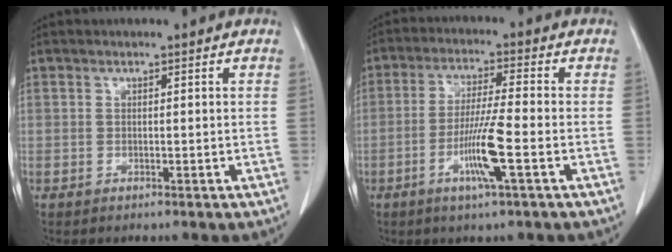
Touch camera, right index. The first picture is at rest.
{"total": 8.2, "force": [-2.9, -0.4, 7.7], "torque": [-0.148, -0.011, -0.056]}